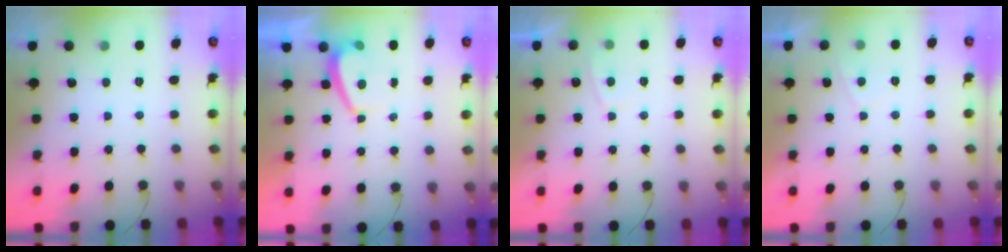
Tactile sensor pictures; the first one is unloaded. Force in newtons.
{"total": 1.2, "press": 1.1, "slide": 0.5}
{"total": 1.8, "press": 1.7, "slide": 0.6}
{"total": 2.3, "press": 2.2, "slide": 0.6}